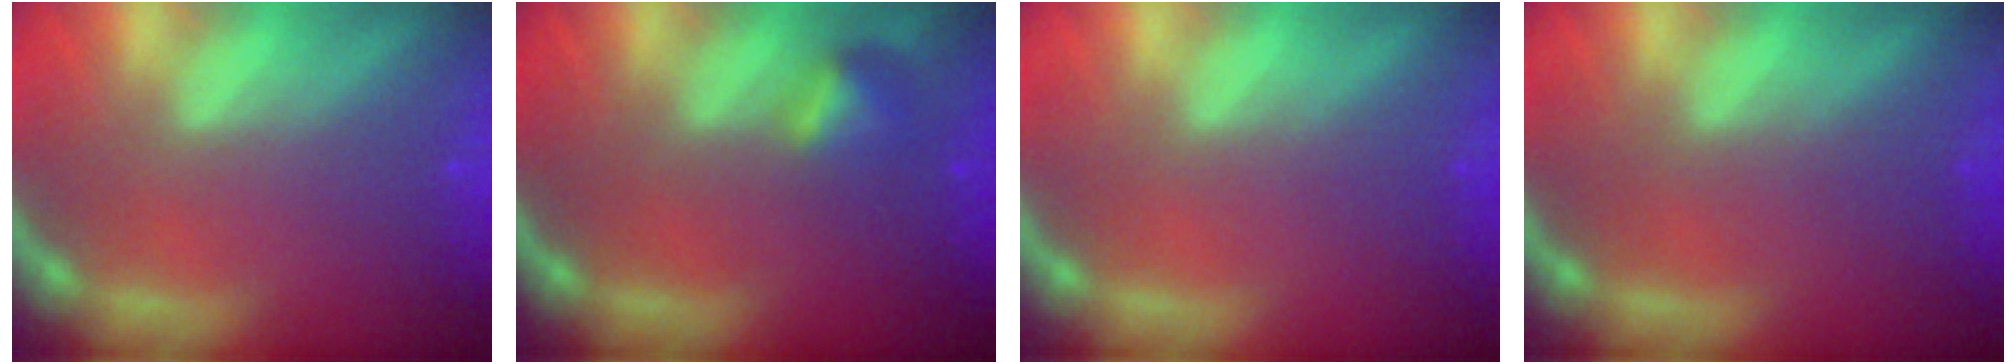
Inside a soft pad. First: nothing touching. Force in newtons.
{"total": 1.9}
{"total": 0.0}
{"total": 0.0}